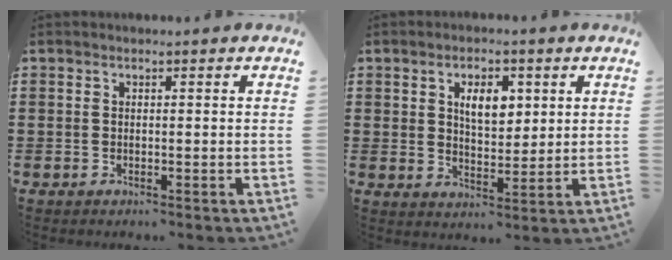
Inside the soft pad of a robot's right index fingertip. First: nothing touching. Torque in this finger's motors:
{"motor_torque": [0.21, -0.01, 0.16, 0.09]}